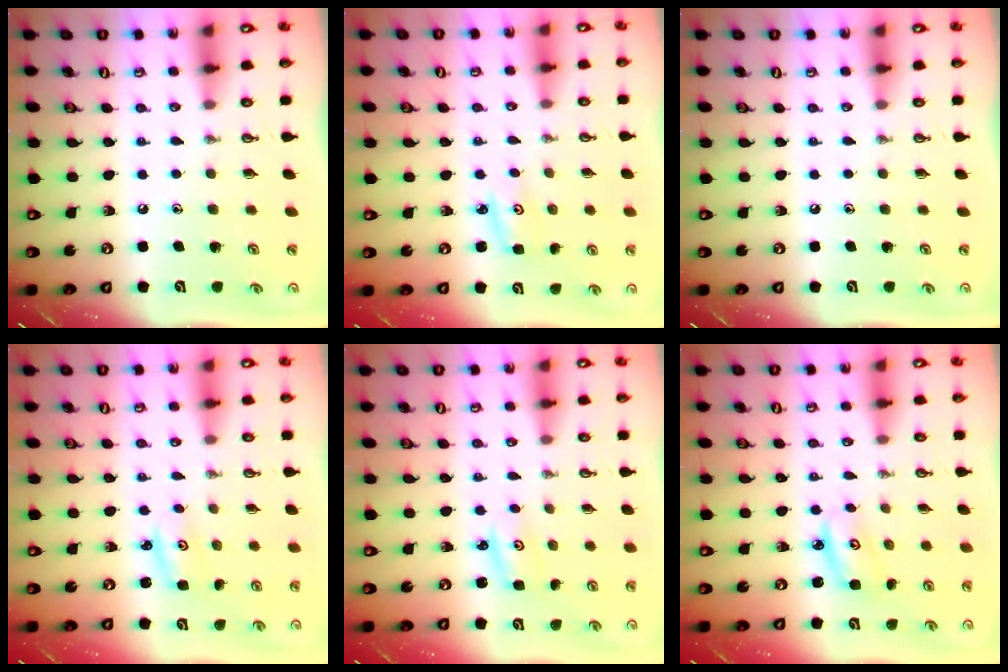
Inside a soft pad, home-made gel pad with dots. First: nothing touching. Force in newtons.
{"total": 2.9, "press": 2.9, "slide": 0.2}
{"total": 0.0}
{"total": 2.7, "press": 2.7, "slide": 0.2}
{"total": 2.7, "press": 2.7, "slide": 0.2}
{"total": 3.9, "press": 3.9, "slide": 0.2}